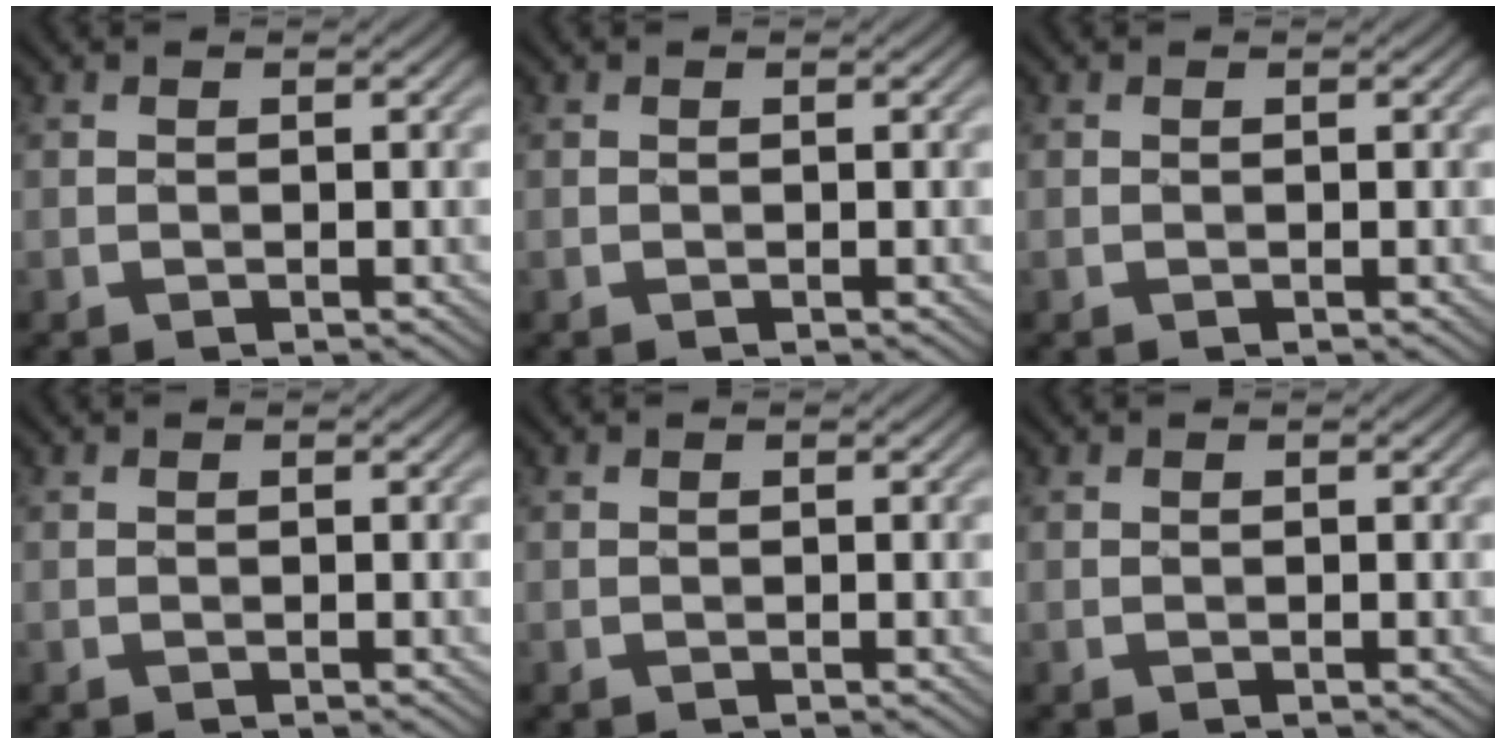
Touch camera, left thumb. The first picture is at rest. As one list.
[{"total": 0.0}, {"total": 0.0}, {"total": 0.0}, {"total": 0.0}, {"total": 0.0}]